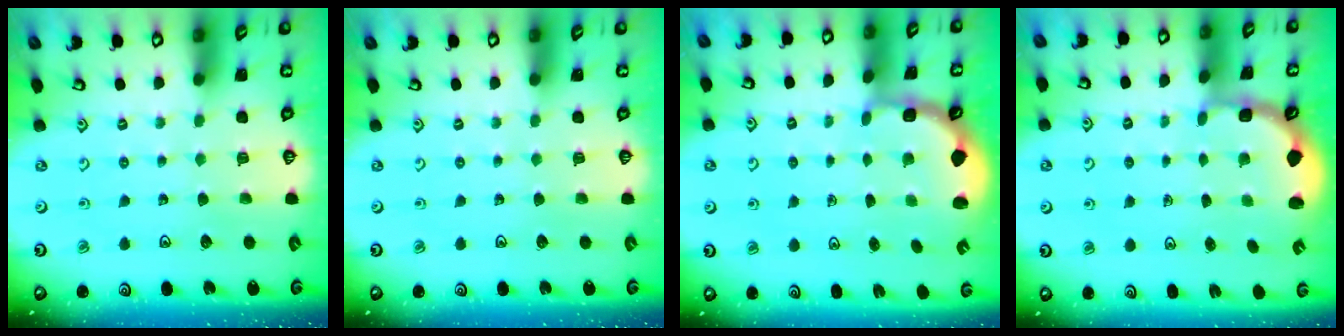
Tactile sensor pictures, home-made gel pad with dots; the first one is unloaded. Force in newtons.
{"total": 0.0}
{"total": 2.4, "press": 2.0, "slide": 1.3}
{"total": 2.6, "press": 2.0, "slide": 1.7}